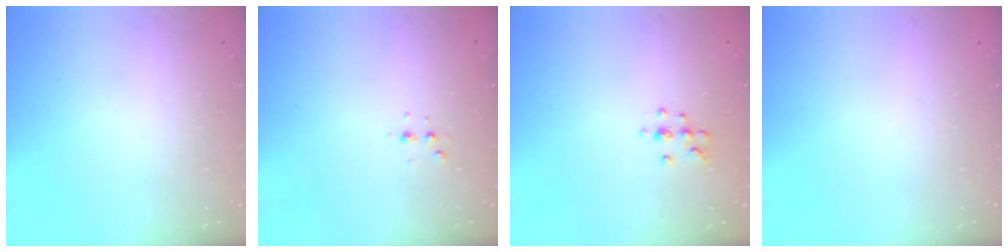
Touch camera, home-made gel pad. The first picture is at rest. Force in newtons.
{"total": 2.8, "press": 2.8, "slide": 0.7}
{"total": 6.5, "press": 6.4, "slide": 1.2}
{"total": 0.0}